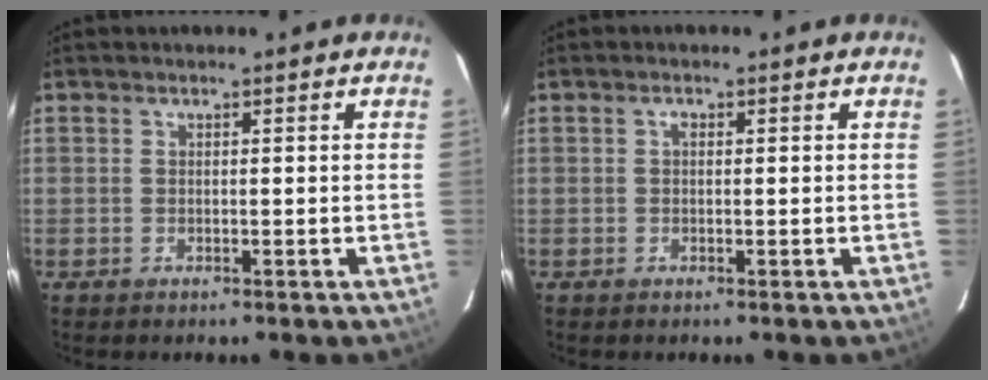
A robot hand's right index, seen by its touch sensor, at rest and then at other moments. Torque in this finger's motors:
{"motor_torque": [0.23, -0.02, 0.10, 0.02]}